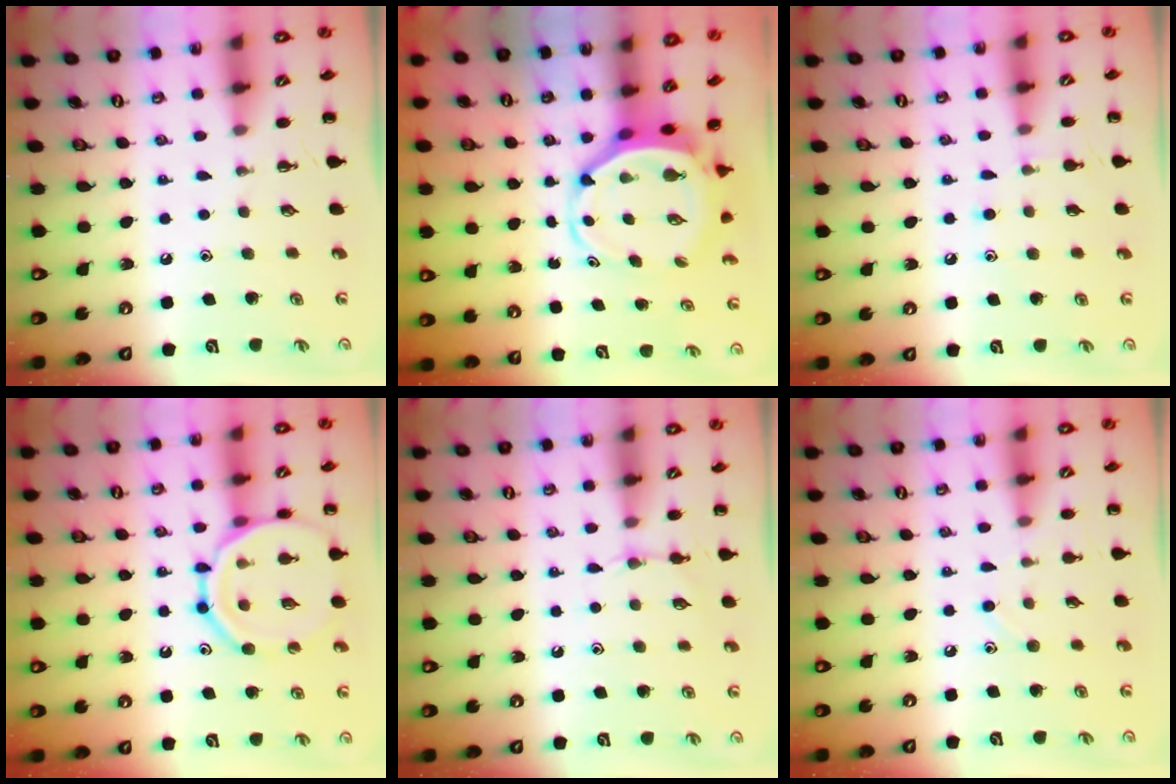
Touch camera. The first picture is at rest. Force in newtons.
{"total": 5.4, "press": 5.2, "slide": 1.2}
{"total": 5.8, "press": 5.5, "slide": 1.7}
{"total": 15.4, "press": 15.3, "slide": 2.1}
{"total": 3.6, "press": 3.4, "slide": 1.4}
{"total": 6.6, "press": 6.2, "slide": 2.4}